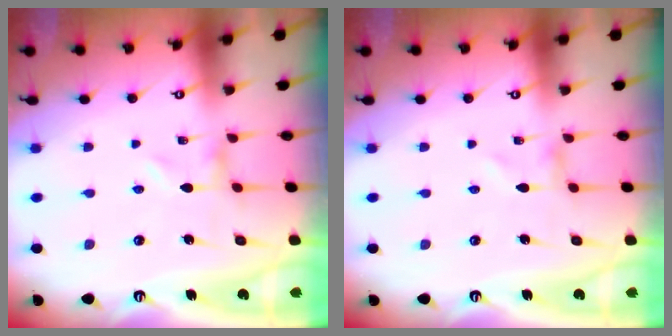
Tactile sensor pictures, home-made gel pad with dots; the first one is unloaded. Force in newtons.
{"total": 0.9, "press": 0.9, "slide": 0.1}